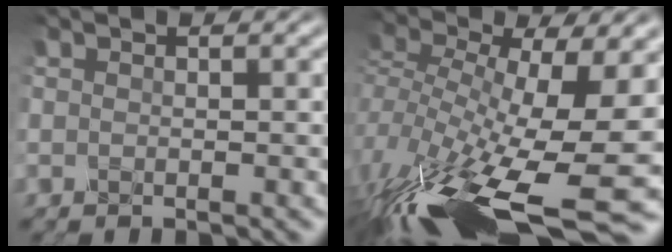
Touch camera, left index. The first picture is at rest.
{"total": 13.6, "force": [-4.8, 5.1, 11.7], "torque": [-0.264, -0.015, -0.078]}